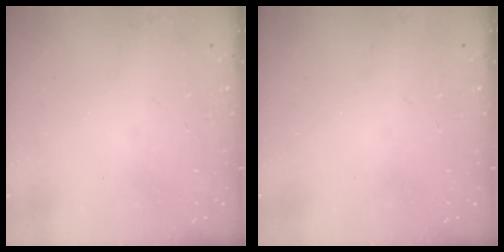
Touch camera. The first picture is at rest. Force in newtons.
{"total": 0.0}